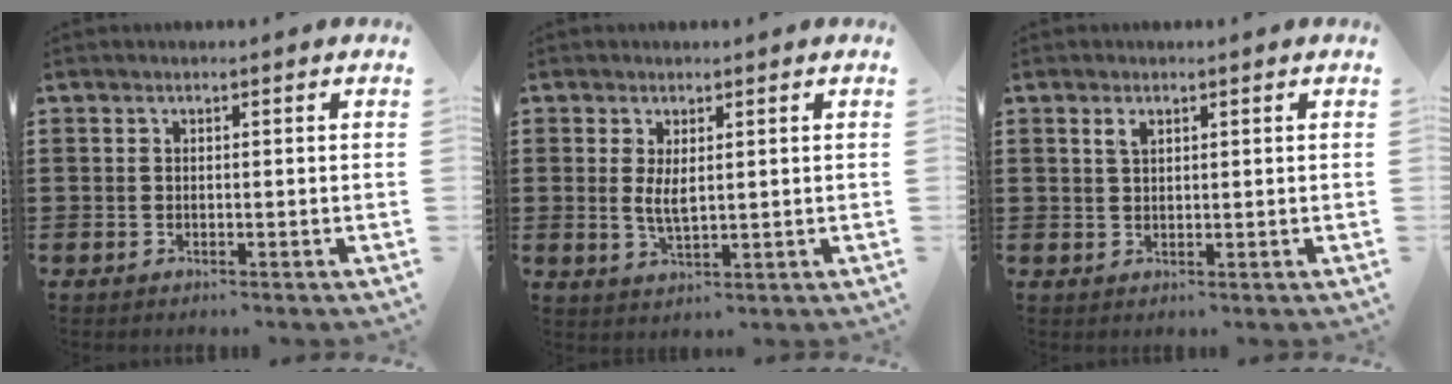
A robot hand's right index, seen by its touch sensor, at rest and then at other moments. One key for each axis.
{"total": 3.2, "fx": 0.7, "fy": 1.2, "fz": 2.9, "tx": -0.049, "ty": 0.000, "tz": 0.010}
{"total": 1.5, "fx": 0.9, "fy": 0.8, "fz": 1.0, "tx": -0.024, "ty": 0.004, "tz": 0.015}